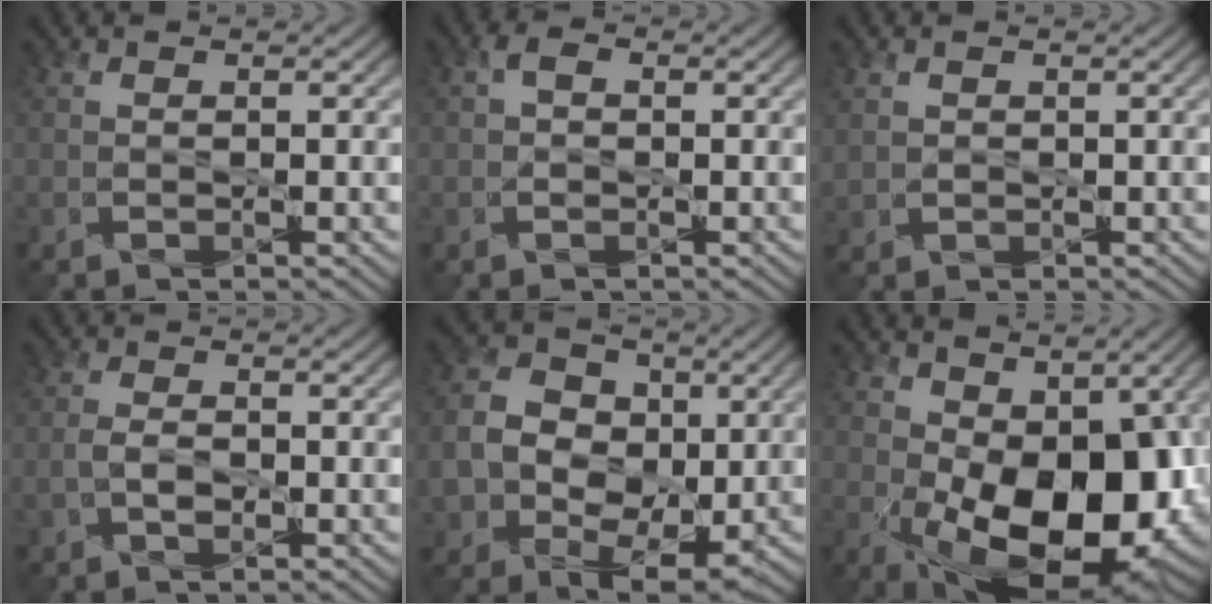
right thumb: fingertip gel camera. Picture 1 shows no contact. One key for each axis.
{"total": 1.3, "fx": 0.1, "fy": 1.1, "fz": 0.7, "tx": -0.016, "ty": 0.007, "tz": -0.003}
{"total": 1.0, "fx": 0.7, "fy": 0.8, "fz": -0.1, "tx": -0.009, "ty": 0.002, "tz": 0.016}
{"total": 2.3, "fx": -0.8, "fy": 1.3, "fz": 1.8, "tx": -0.041, "ty": 0.003, "tz": -0.014}
{"total": 9.6, "fx": -0.6, "fy": 7.6, "fz": 5.8, "tx": -0.134, "ty": -0.010, "tz": -0.009}
{"total": 15.7, "fx": -1.0, "fy": 9.2, "fz": 12.7, "tx": -0.194, "ty": -0.035, "tz": 0.000}